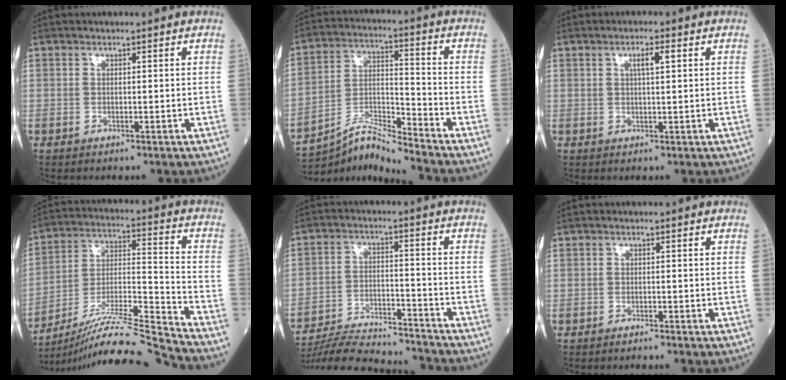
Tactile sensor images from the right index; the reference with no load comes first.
{"total": 9.3, "force": [-8.9, -2.0, 1.8], "torque": [-0.048, 0.018, -0.165]}
{"total": 2.6, "force": [1.0, 0.2, 2.4], "torque": [-0.044, 0.003, 0.015]}
{"total": 19.0, "force": [-17.5, -3.1, 6.5], "torque": [-0.123, 0.001, -0.302]}
{"total": 16.0, "force": [-15.6, 1.2, 3.4], "torque": [-0.064, 0.006, -0.242]}
{"total": 1.6, "force": [-1.5, -0.2, 0.5], "torque": [-0.009, 0.002, -0.019]}